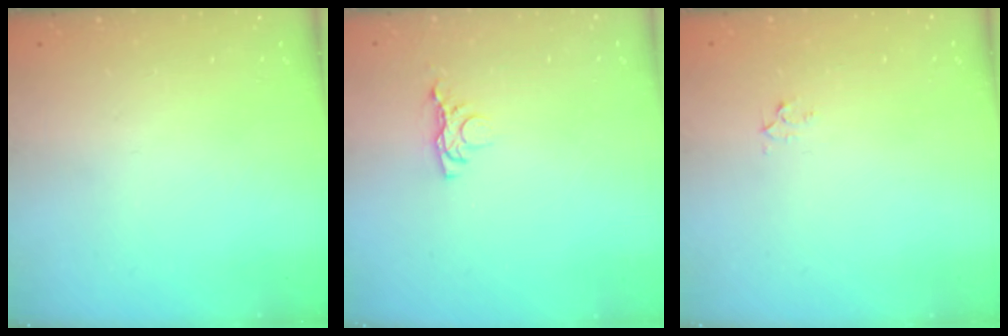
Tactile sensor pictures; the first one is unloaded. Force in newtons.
{"total": 3.7, "press": 3.7, "slide": 0.7}
{"total": 2.3, "press": 2.3, "slide": 0.2}